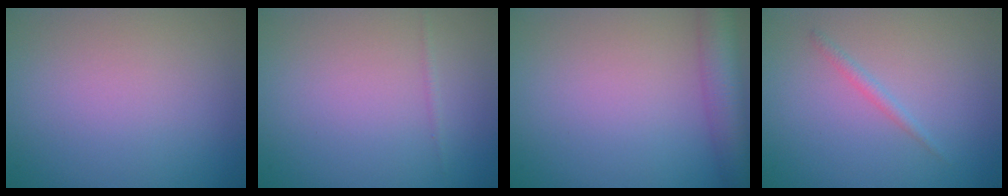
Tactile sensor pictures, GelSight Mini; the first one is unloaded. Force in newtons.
{"total": 0.5, "press": 0.5, "slide": 0.0}
{"total": 5.9, "press": 5.9, "slide": 0.4}
{"total": 1.0, "press": 1.0, "slide": 0.1}